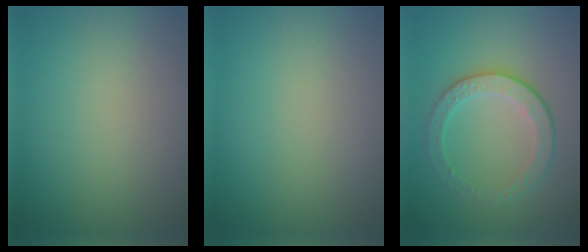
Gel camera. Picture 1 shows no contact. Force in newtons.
{"total": 0.0}
{"total": 4.7, "press": 3.3, "slide": 3.3}